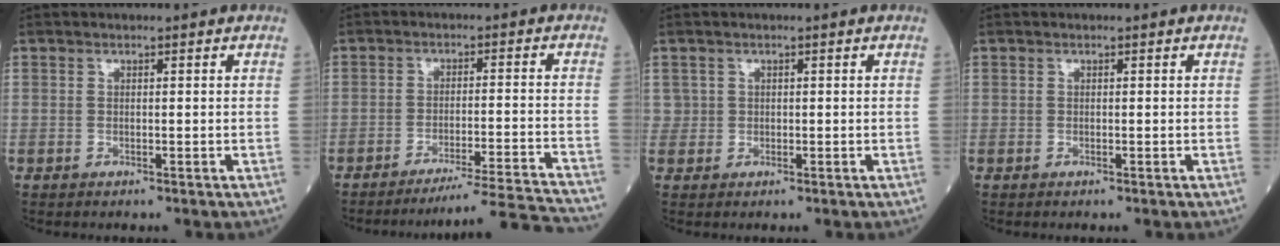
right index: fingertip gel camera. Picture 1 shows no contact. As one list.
[{"total": 14.1, "force": [-13.4, -3.1, 3.0], "torque": [-0.015, -0.016, -0.191]}, {"total": 1.2, "force": [0.3, 1.2, -0.1], "torque": [0.015, 0.003, 0.002]}, {"total": 0.0}]